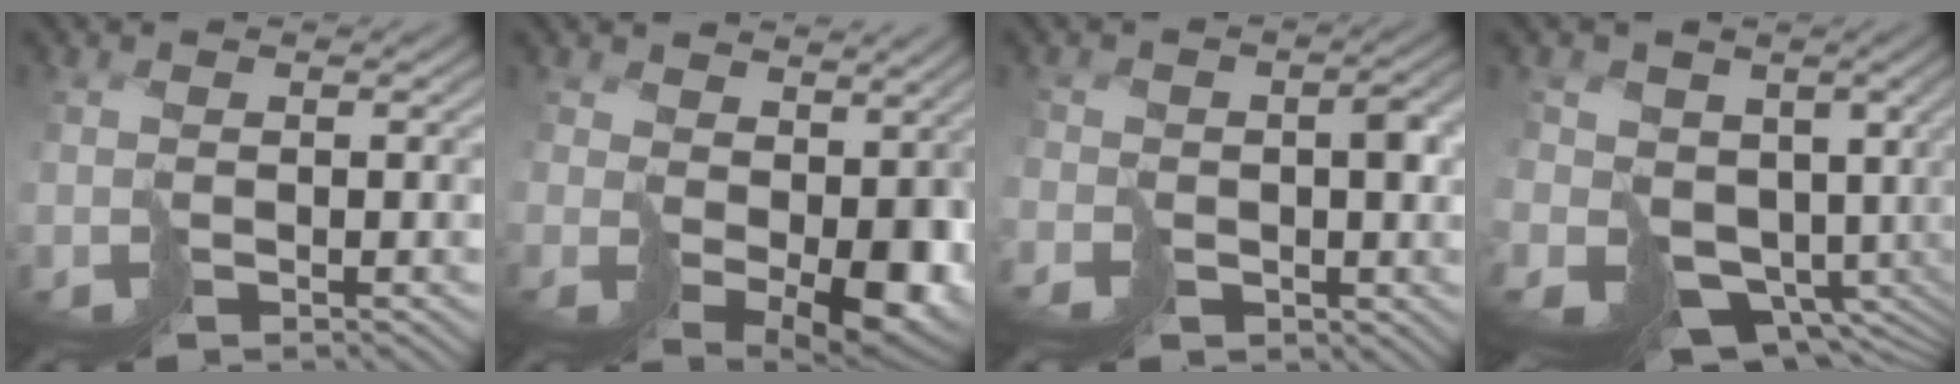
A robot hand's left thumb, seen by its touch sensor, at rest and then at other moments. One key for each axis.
{"total": 8.7, "fx": 1.0, "fy": 6.1, "fz": 6.1, "tx": -0.104, "ty": -0.039, "tz": 0.043}
{"total": 3.8, "fx": -1.7, "fy": 3.0, "fz": 1.6, "tx": -0.012, "ty": 0.000, "tz": -0.032}
{"total": 11.2, "fx": -0.5, "fy": 9.6, "fz": 5.8, "tx": -0.138, "ty": -0.026, "tz": 0.005}